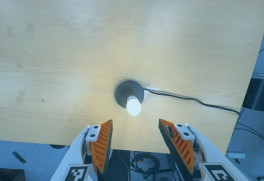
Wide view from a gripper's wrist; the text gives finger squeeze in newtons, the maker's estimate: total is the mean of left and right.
{"total": 0.0}